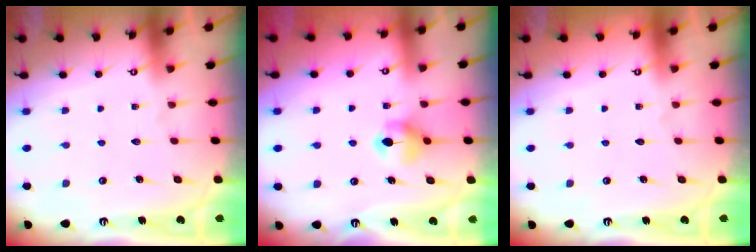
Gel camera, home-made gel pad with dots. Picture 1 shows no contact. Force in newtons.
{"total": 5.7, "press": 5.6, "slide": 0.6}
{"total": 0.0}